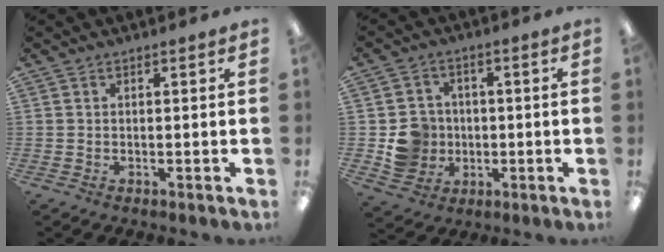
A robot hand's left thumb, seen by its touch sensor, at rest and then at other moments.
{"total": 8.4, "force": [-1.1, 8.1, 2.1], "torque": [-0.051, 0.013, -0.009]}